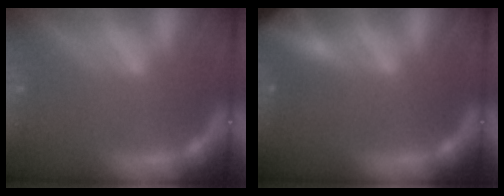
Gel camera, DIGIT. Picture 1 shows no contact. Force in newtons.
{"total": 6.9}